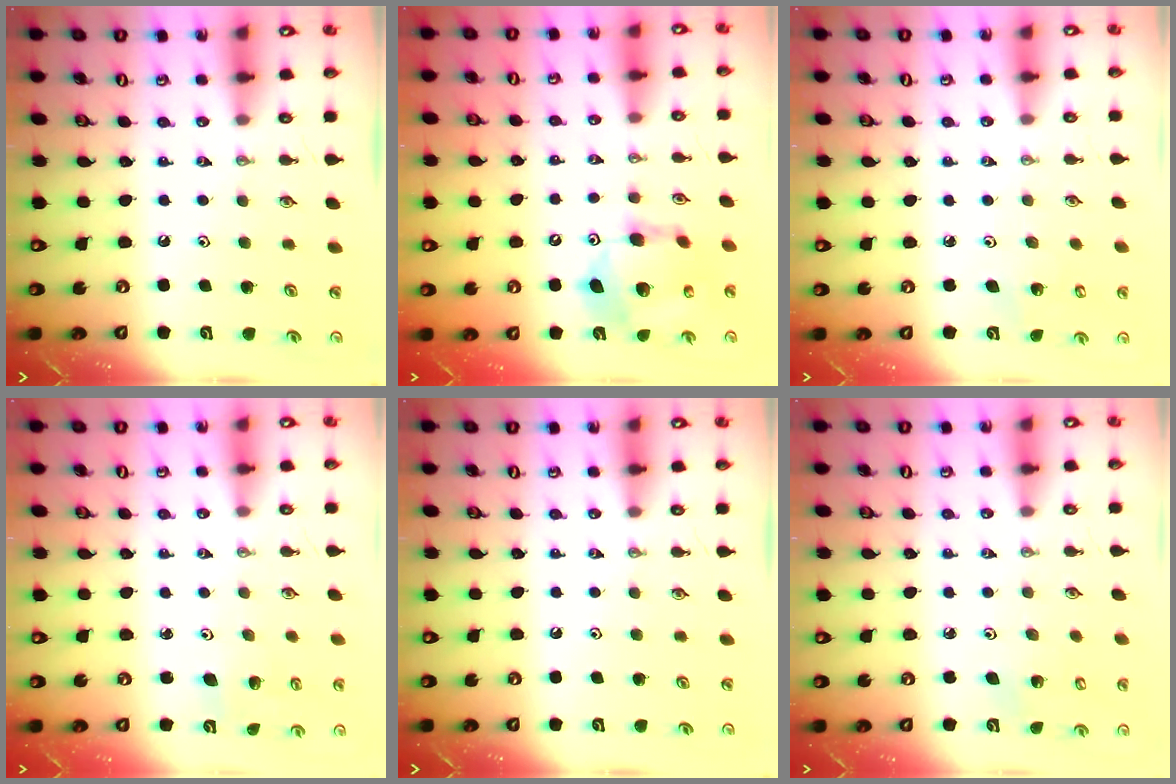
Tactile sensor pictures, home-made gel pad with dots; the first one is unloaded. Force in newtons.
{"total": 13.6, "press": 13.5, "slide": 1.5}
{"total": 2.7, "press": 2.7, "slide": 0.2}
{"total": 2.8, "press": 2.5, "slide": 1.3}
{"total": 0.0}
{"total": 3.0, "press": 2.9, "slide": 0.5}